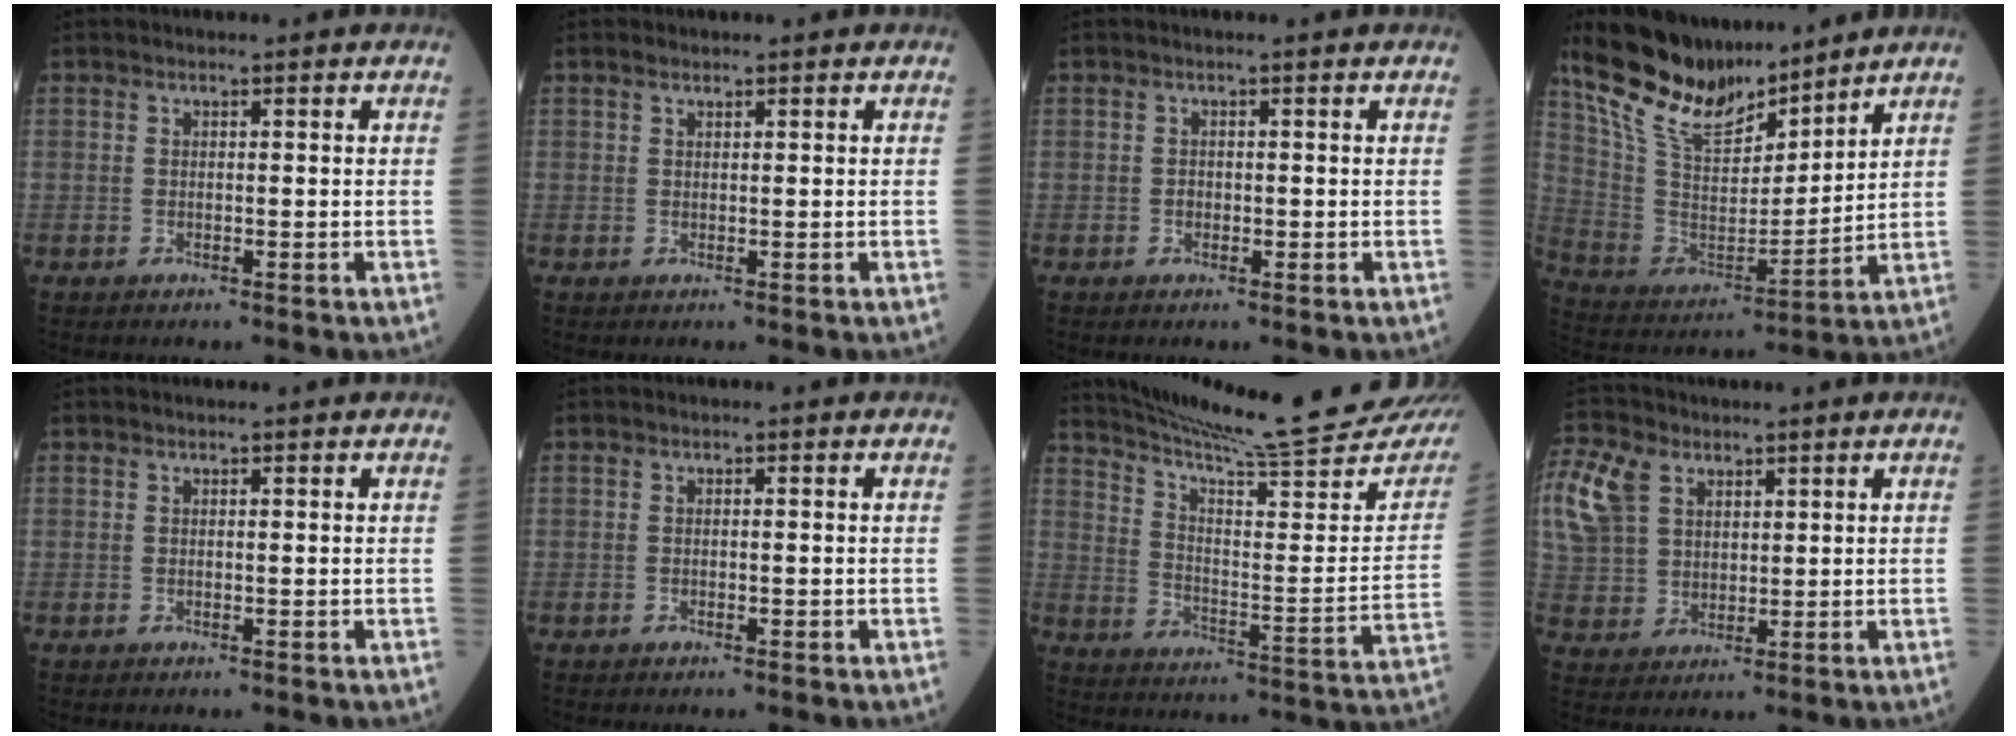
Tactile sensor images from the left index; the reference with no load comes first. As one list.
[{"total": 0.7, "force": [0.5, 0.2, 0.3], "torque": [-0.010, 0.007, 0.012]}, {"total": 0.7, "force": [-0.2, 0.5, 0.5], "torque": [-0.007, 0.002, -0.005]}, {"total": 16.3, "force": [13.6, 4.6, 7.8], "torque": [-0.155, 0.003, 0.261]}, {"total": 0.0}, {"total": 0.6, "force": [-0.4, 0.1, 0.4], "torque": [-0.011, 0.000, -0.005]}, {"total": 25.5, "force": [23.1, -0.2, 10.9], "torque": [-0.175, -0.096, 0.309]}, {"total": 13.0, "force": [5.9, 9.3, 6.8], "torque": [-0.189, 0.028, 0.122]}]